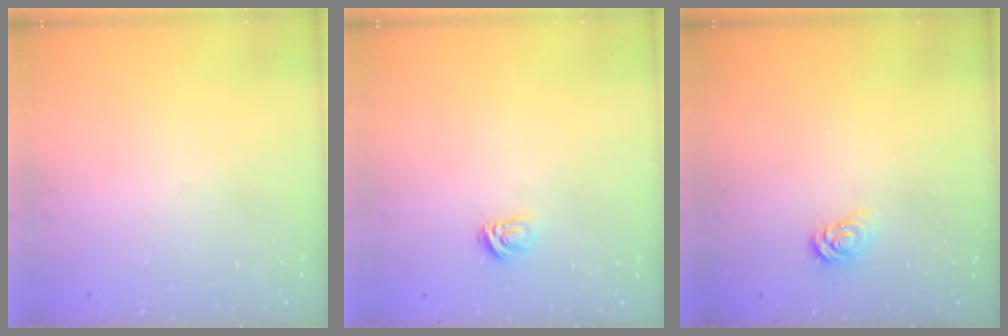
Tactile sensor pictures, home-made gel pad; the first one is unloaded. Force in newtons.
{"total": 3.1, "press": 3.1, "slide": 0.4}
{"total": 3.1, "press": 3.1, "slide": 0.3}